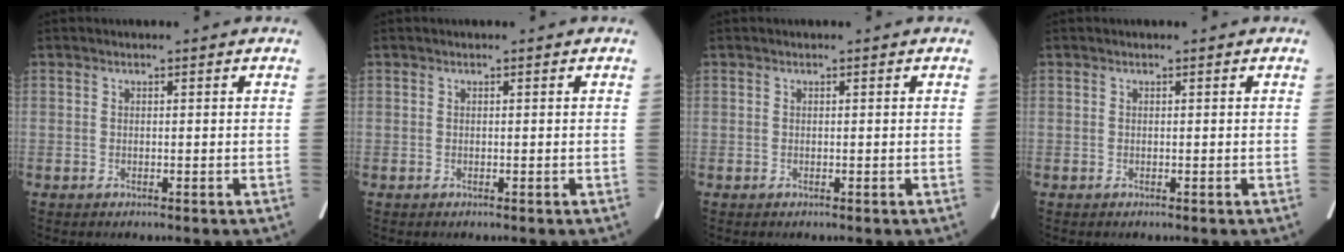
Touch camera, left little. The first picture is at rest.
{"total": 0.0}
{"total": 0.0}
{"total": 0.0}